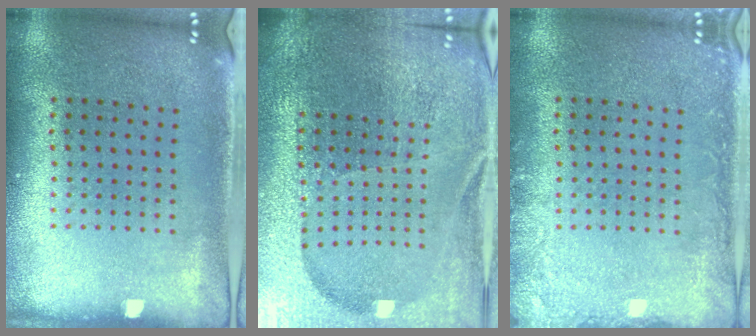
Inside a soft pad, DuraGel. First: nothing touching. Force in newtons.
{"total": 5.0, "press": 4.7, "slide": 1.7}
{"total": 2.0, "press": 2.0, "slide": 0.2}